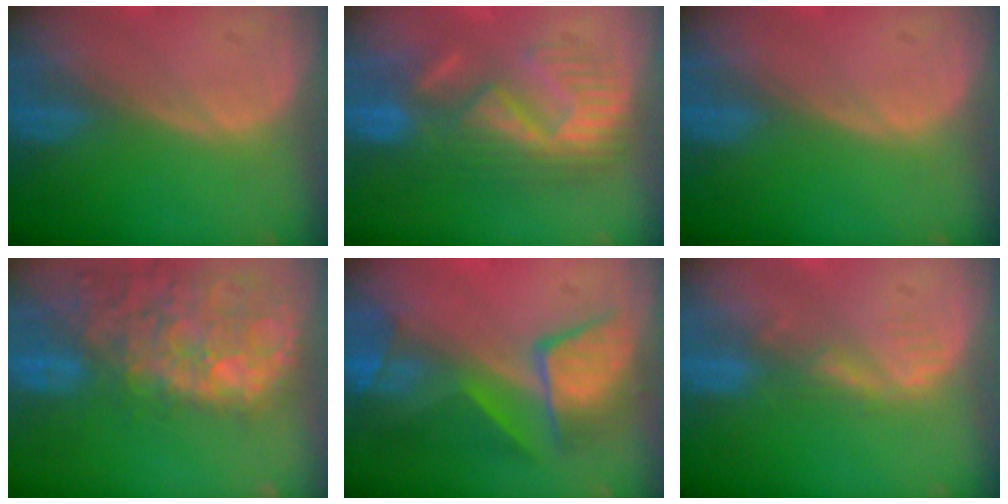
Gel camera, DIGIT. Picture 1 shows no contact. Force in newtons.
{"total": 8.7, "press": 8.6, "slide": 1.4}
{"total": 0.0}
{"total": 14.4, "press": 11.7, "slide": 8.4}
{"total": 10.1, "press": 8.7, "slide": 5.0}
{"total": 2.0, "press": 2.0, "slide": 0.3}